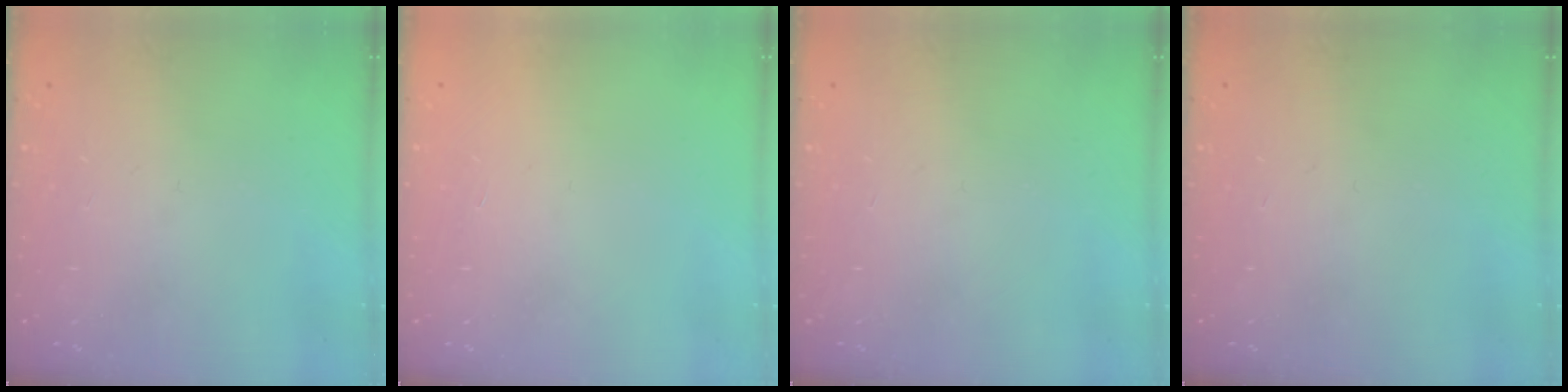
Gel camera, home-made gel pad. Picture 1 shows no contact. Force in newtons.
{"total": 1.7, "press": 1.7, "slide": 0.1}
{"total": 0.0}
{"total": 0.0}